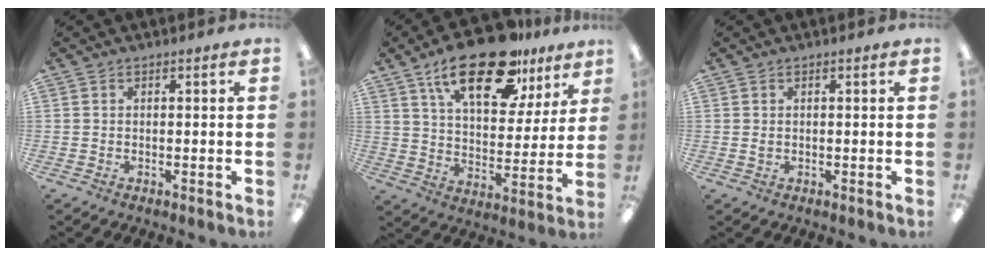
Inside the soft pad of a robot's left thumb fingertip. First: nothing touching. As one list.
[{"total": 21.3, "force": [13.9, 9.1, 13.3], "torque": [-0.209, -0.070, 0.232]}, {"total": 0.9, "force": [0.3, 0.5, 0.6], "torque": [-0.014, 0.002, 0.005]}]